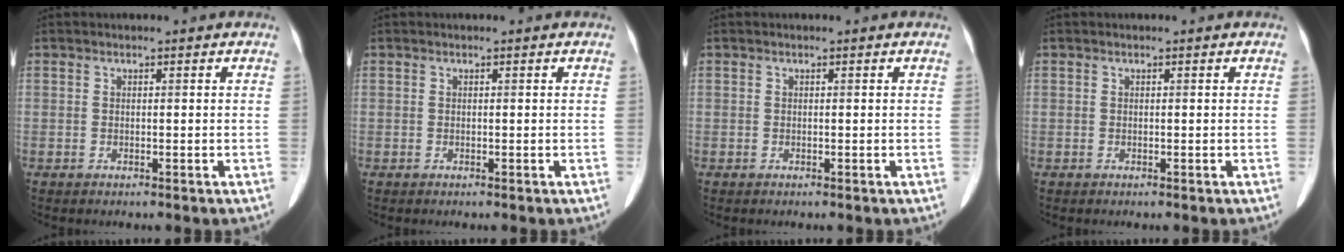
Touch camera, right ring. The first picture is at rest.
{"total": 0.0}
{"total": 0.0}
{"total": 0.0}